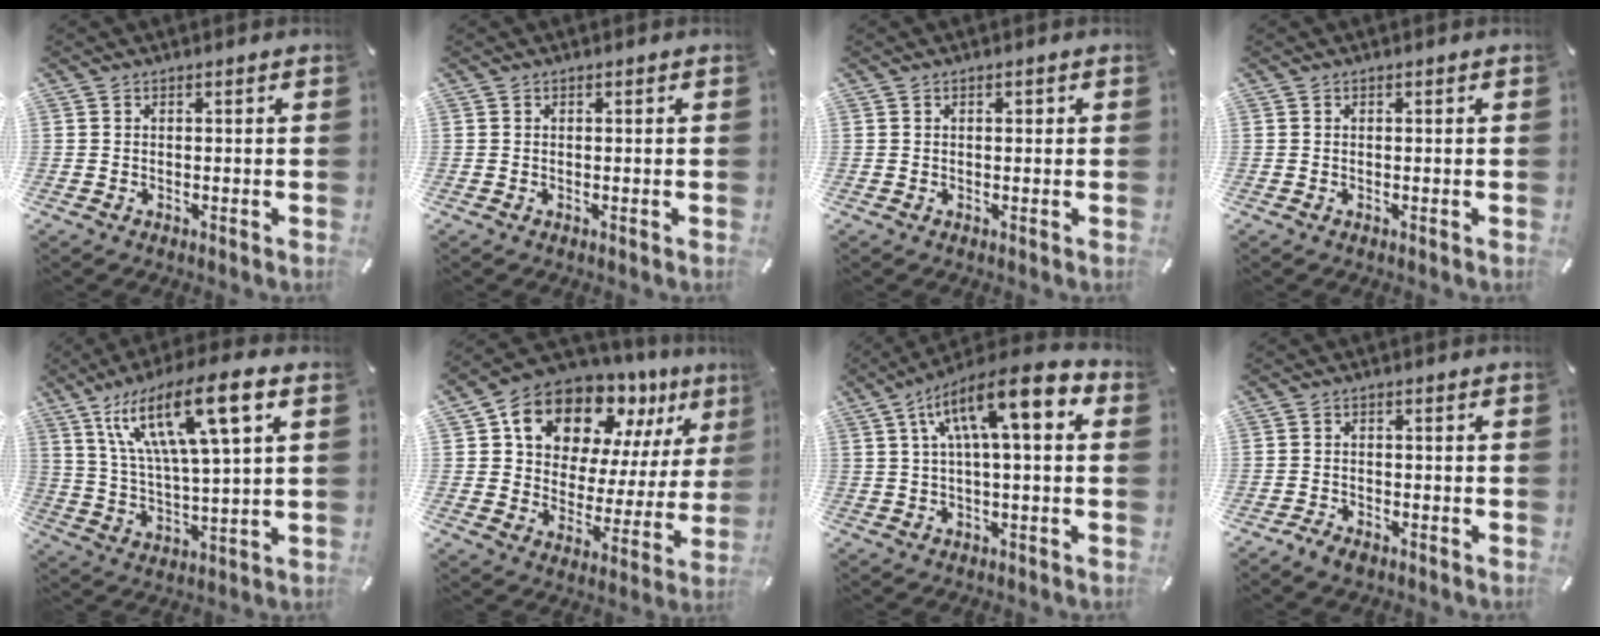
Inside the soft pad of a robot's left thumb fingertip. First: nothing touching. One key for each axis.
{"total": 0.0}
{"total": 0.9, "fx": 0.2, "fy": 0.6, "fz": 0.7, "tx": -0.014, "ty": 0.007, "tz": 0.001}
{"total": 0.0}
{"total": 18.8, "fx": 9.8, "fy": 4.9, "fz": 15.3, "tx": -0.302, "ty": -0.034, "tz": 0.151}
{"total": 14.5, "fx": 11.1, "fy": 8.1, "fz": 4.7, "tx": -0.093, "ty": -0.092, "tz": 0.198}
{"total": 14.0, "fx": 5.0, "fy": 3.9, "fz": 12.5, "tx": -0.204, "ty": -0.021, "tz": 0.081}
{"total": 2.4, "fx": -2.0, "fy": 1.1, "fz": 0.8, "tx": -0.016, "ty": 0.011, "tz": -0.040}